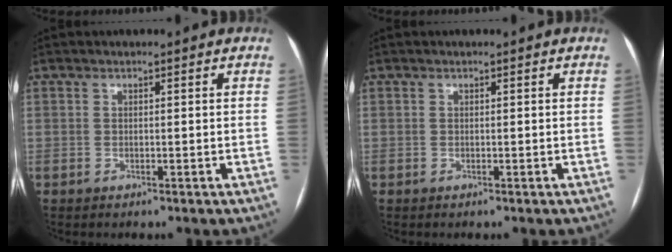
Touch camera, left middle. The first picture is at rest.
{"total": 0.0}